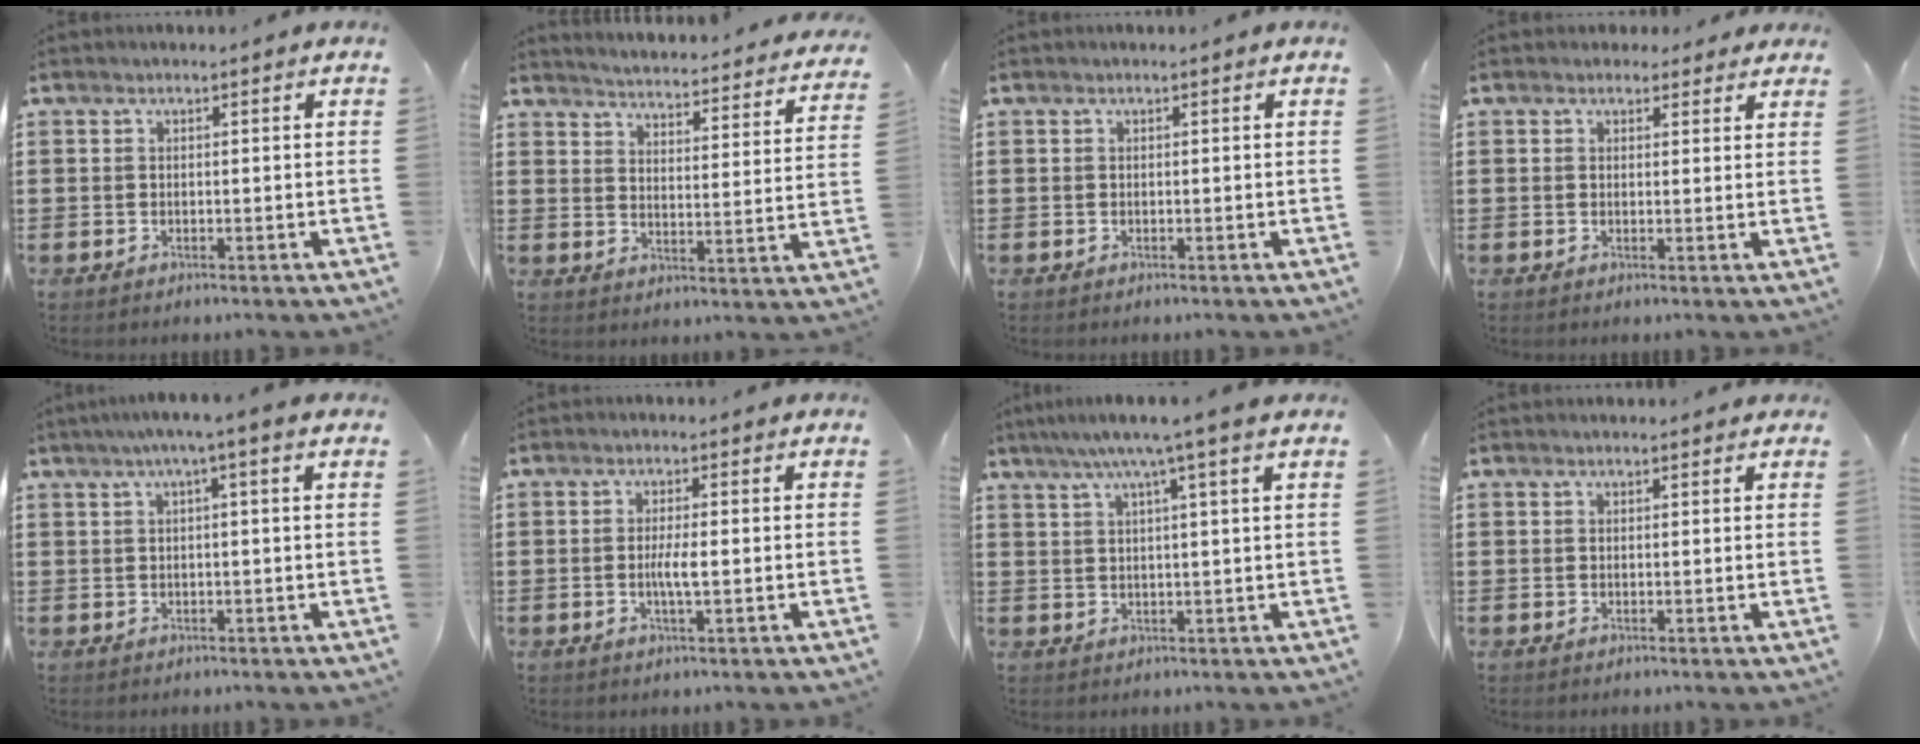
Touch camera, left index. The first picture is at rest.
{"total": 3.2, "force": [3.1, -0.7, 0.2], "torque": [-0.026, -0.039, 0.045]}
{"total": 0.0}
{"total": 2.2, "force": [1.8, 1.2, 0.3], "torque": [-0.004, 0.002, 0.032]}
{"total": 2.3, "force": [0.5, -0.3, 2.2], "torque": [-0.039, -0.003, 0.008]}
{"total": 3.0, "force": [-0.4, 0.4, 3.0], "torque": [-0.061, -0.004, -0.010]}
{"total": 5.2, "force": [3.2, -0.7, 4.0], "torque": [-0.087, -0.002, 0.052]}
{"total": 0.7, "force": [0.6, 0.3, 0.1], "torque": [-0.004, 0.003, 0.011]}